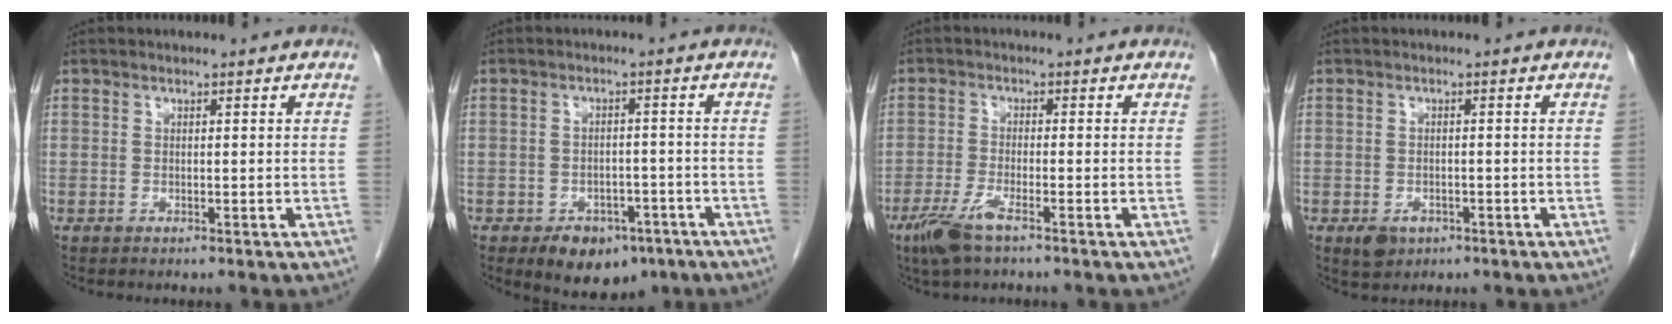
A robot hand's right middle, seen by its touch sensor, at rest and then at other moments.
{"total": 7.7, "force": [-4.8, 4.7, 3.8], "torque": [-0.053, 0.003, -0.062]}
{"total": 5.1, "force": [-3.2, 0.8, 3.8], "torque": [-0.088, -0.011, -0.062]}
{"total": 2.9, "force": [-1.5, 2.0, 1.5], "torque": [-0.027, -0.001, -0.014]}